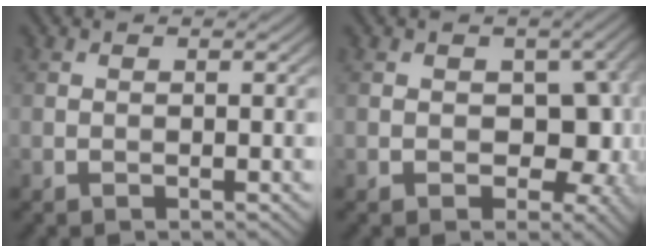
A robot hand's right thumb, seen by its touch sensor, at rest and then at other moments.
{"total": 8.0, "force": [-0.8, 5.6, 5.6], "torque": [-0.068, -0.018, -0.007]}